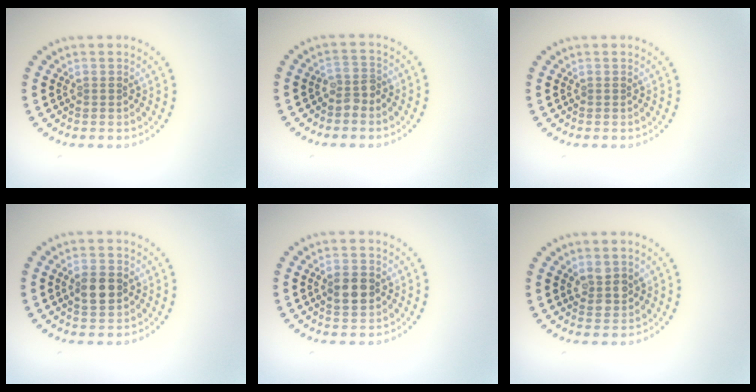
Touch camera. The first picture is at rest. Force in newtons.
{"total": 1.7, "press": 1.5, "slide": 0.8}
{"total": 0.0}
{"total": 3.3, "press": 3.3, "slide": 0.1}
{"total": 2.9, "press": 2.9, "slide": 0.1}
{"total": 2.3, "press": 2.1, "slide": 0.9}